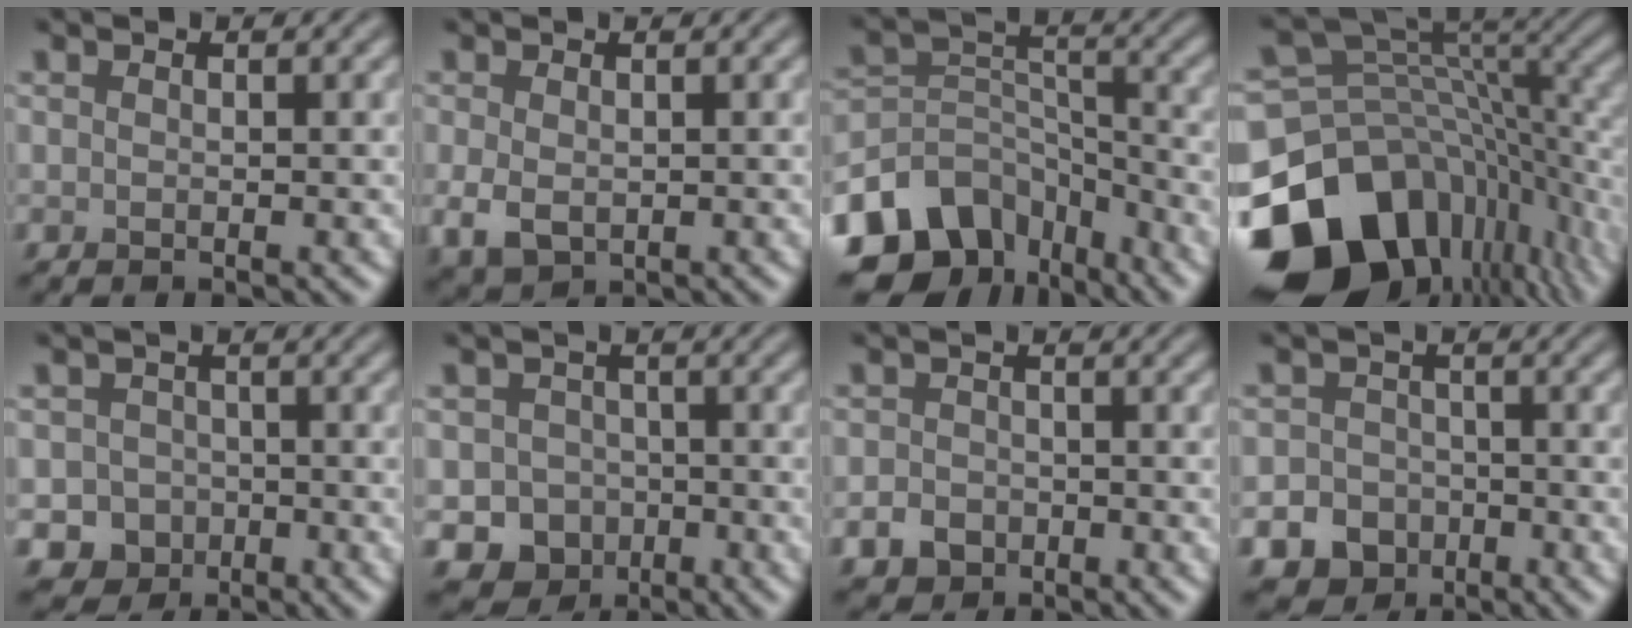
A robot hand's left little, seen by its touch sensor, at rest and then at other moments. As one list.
[{"total": 3.1, "force": [-0.6, 2.1, 2.1], "torque": [-0.049, -0.010, -0.009]}, {"total": 10.1, "force": [-6.8, 6.3, 3.9], "torque": [-0.074, -0.002, -0.128]}, {"total": 16.2, "force": [-7.6, 10.2, 9.9], "torque": [-0.198, -0.013, -0.131]}, {"total": 4.0, "force": [-1.7, 3.6, 0.6], "torque": [0.007, -0.002, -0.033]}, {"total": 7.7, "force": [-3.7, 6.6, 1.6], "torque": [0.002, -0.031, -0.070]}, {"total": 2.6, "force": [-1.3, 2.1, 0.9], "torque": [-0.013, -0.003, -0.024]}, {"total": 9.6, "force": [-5.2, 7.8, 1.8], "torque": [-0.019, -0.043, -0.101]}]